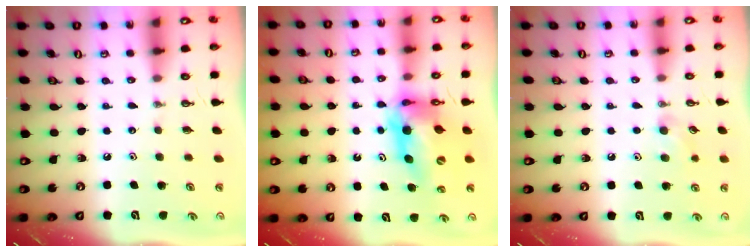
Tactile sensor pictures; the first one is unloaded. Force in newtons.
{"total": 12.9, "press": 12.8, "slide": 1.3}
{"total": 6.1, "press": 6.0, "slide": 1.4}